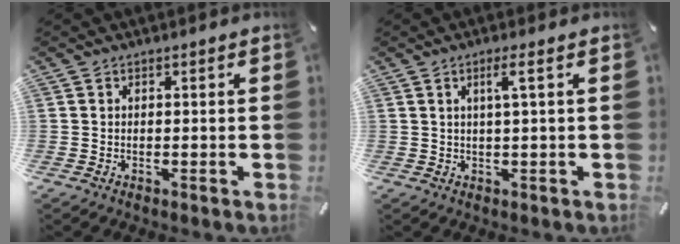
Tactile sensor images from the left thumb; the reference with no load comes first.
{"total": 3.5, "force": [1.1, 0.0, 3.3], "torque": [-0.065, -0.002, 0.015]}